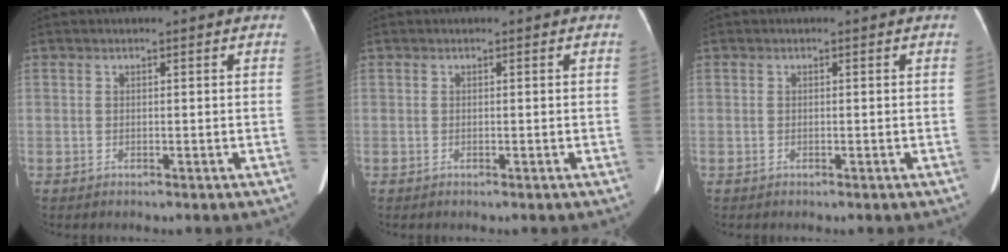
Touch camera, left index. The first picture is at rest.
{"total": 0.0}
{"total": 0.0}